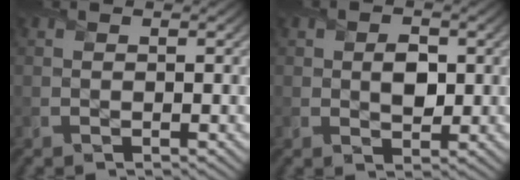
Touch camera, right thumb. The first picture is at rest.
{"total": 2.8, "force": [0.3, 2.0, 1.9], "torque": [-0.030, -0.007, 0.005]}